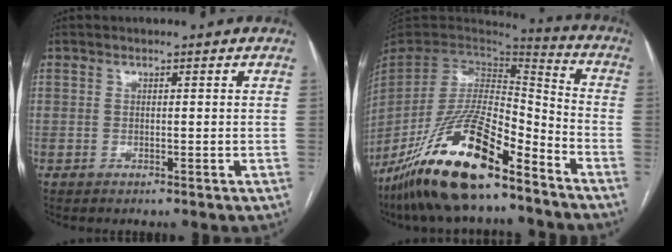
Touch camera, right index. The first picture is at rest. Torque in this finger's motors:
{"motor_torque": [1.09, -1.05, 0.28, 0.03]}